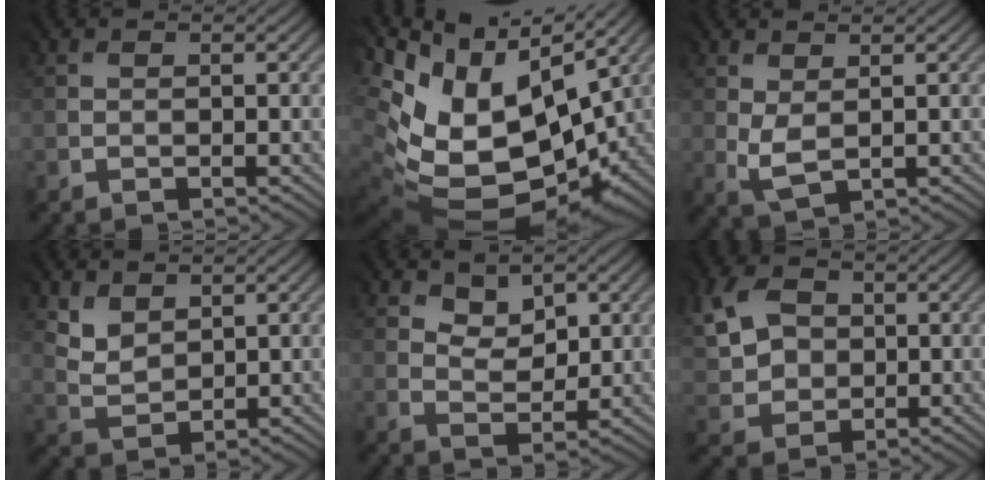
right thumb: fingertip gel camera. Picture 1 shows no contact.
{"total": 17.0, "force": [-0.4, 11.6, 12.5], "torque": [-0.230, -0.038, 0.050]}
{"total": 2.6, "force": [0.4, 1.5, 2.1], "torque": [-0.063, -0.003, 0.013]}
{"total": 3.5, "force": [2.6, 2.0, 1.2], "torque": [-0.039, -0.006, 0.060]}
{"total": 3.9, "force": [2.7, 2.3, 1.6], "torque": [-0.026, -0.009, 0.045]}
{"total": 6.9, "force": [2.0, 5.4, 3.7], "torque": [-0.115, 0.008, 0.034]}